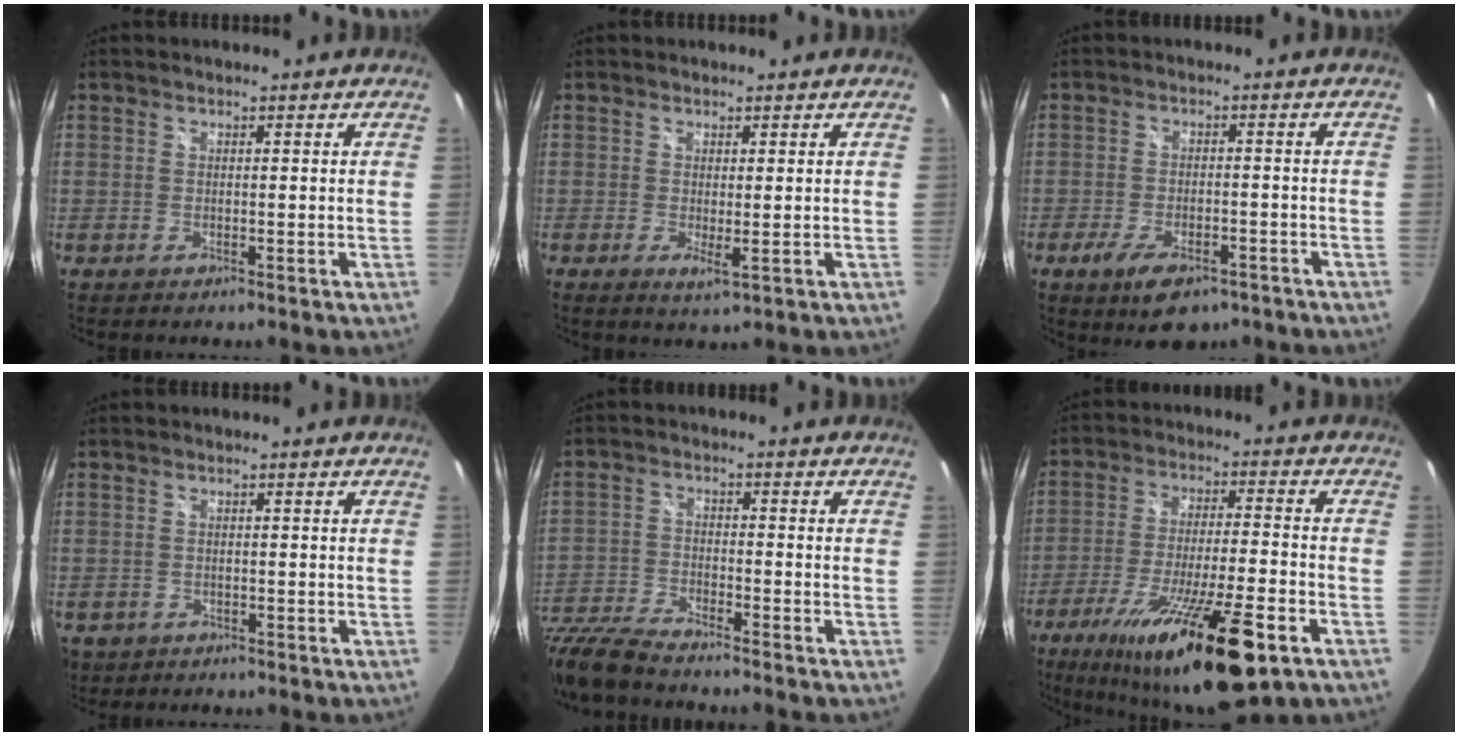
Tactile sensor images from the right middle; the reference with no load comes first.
{"total": 2.2, "force": [0.1, 0.6, 2.1], "torque": [-0.037, -0.008, 0.001]}
{"total": 9.1, "force": [-6.0, 4.0, 5.6], "torque": [-0.117, -0.017, -0.091]}
{"total": 4.4, "force": [-1.8, 3.7, 1.7], "torque": [-0.044, -0.009, -0.022]}
{"total": 10.0, "force": [-9.0, 1.3, 4.2], "torque": [-0.109, -0.018, -0.182]}
{"total": 21.9, "force": [-12.6, 4.1, 17.5], "torque": [-0.314, -0.046, -0.206]}